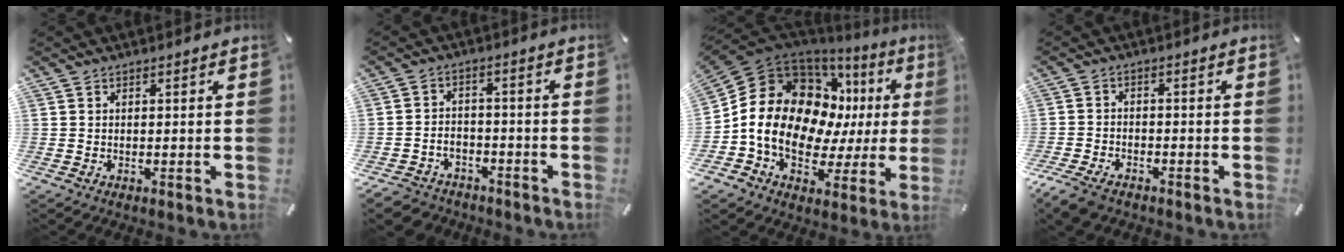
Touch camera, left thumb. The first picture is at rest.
{"total": 5.1, "force": [-3.4, 3.6, 1.3], "torque": [-0.037, 0.011, -0.069]}
{"total": 19.8, "force": [1.8, 15.2, 12.5], "torque": [-0.221, -0.017, 0.045]}
{"total": 4.9, "force": [-3.7, 2.4, 2.2], "torque": [-0.059, 0.011, -0.074]}